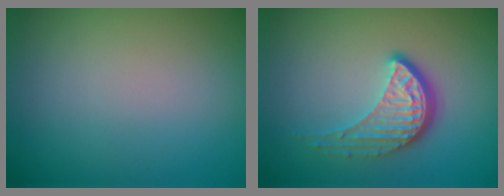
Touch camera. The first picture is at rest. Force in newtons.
{"total": 4.0, "press": 2.9, "slide": 2.8}